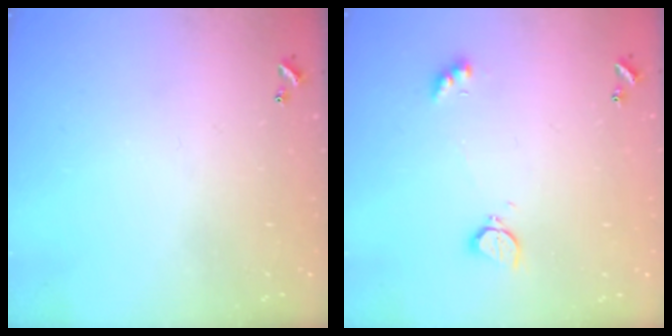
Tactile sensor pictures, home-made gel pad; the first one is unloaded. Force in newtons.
{"total": 2.8, "press": 2.7, "slide": 0.6}